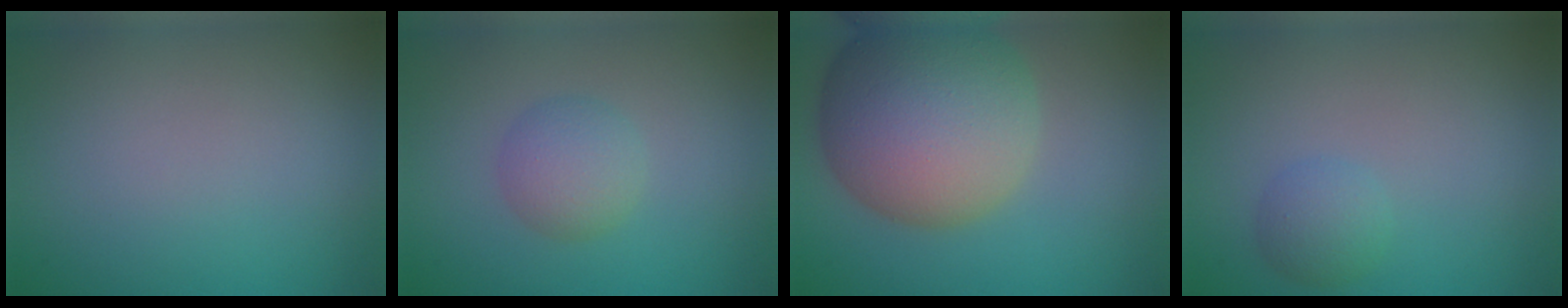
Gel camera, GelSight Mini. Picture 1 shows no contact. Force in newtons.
{"total": 2.7, "press": 2.7, "slide": 0.0}
{"total": 13.0, "press": 12.9, "slide": 0.7}
{"total": 1.8, "press": 1.8, "slide": 0.1}